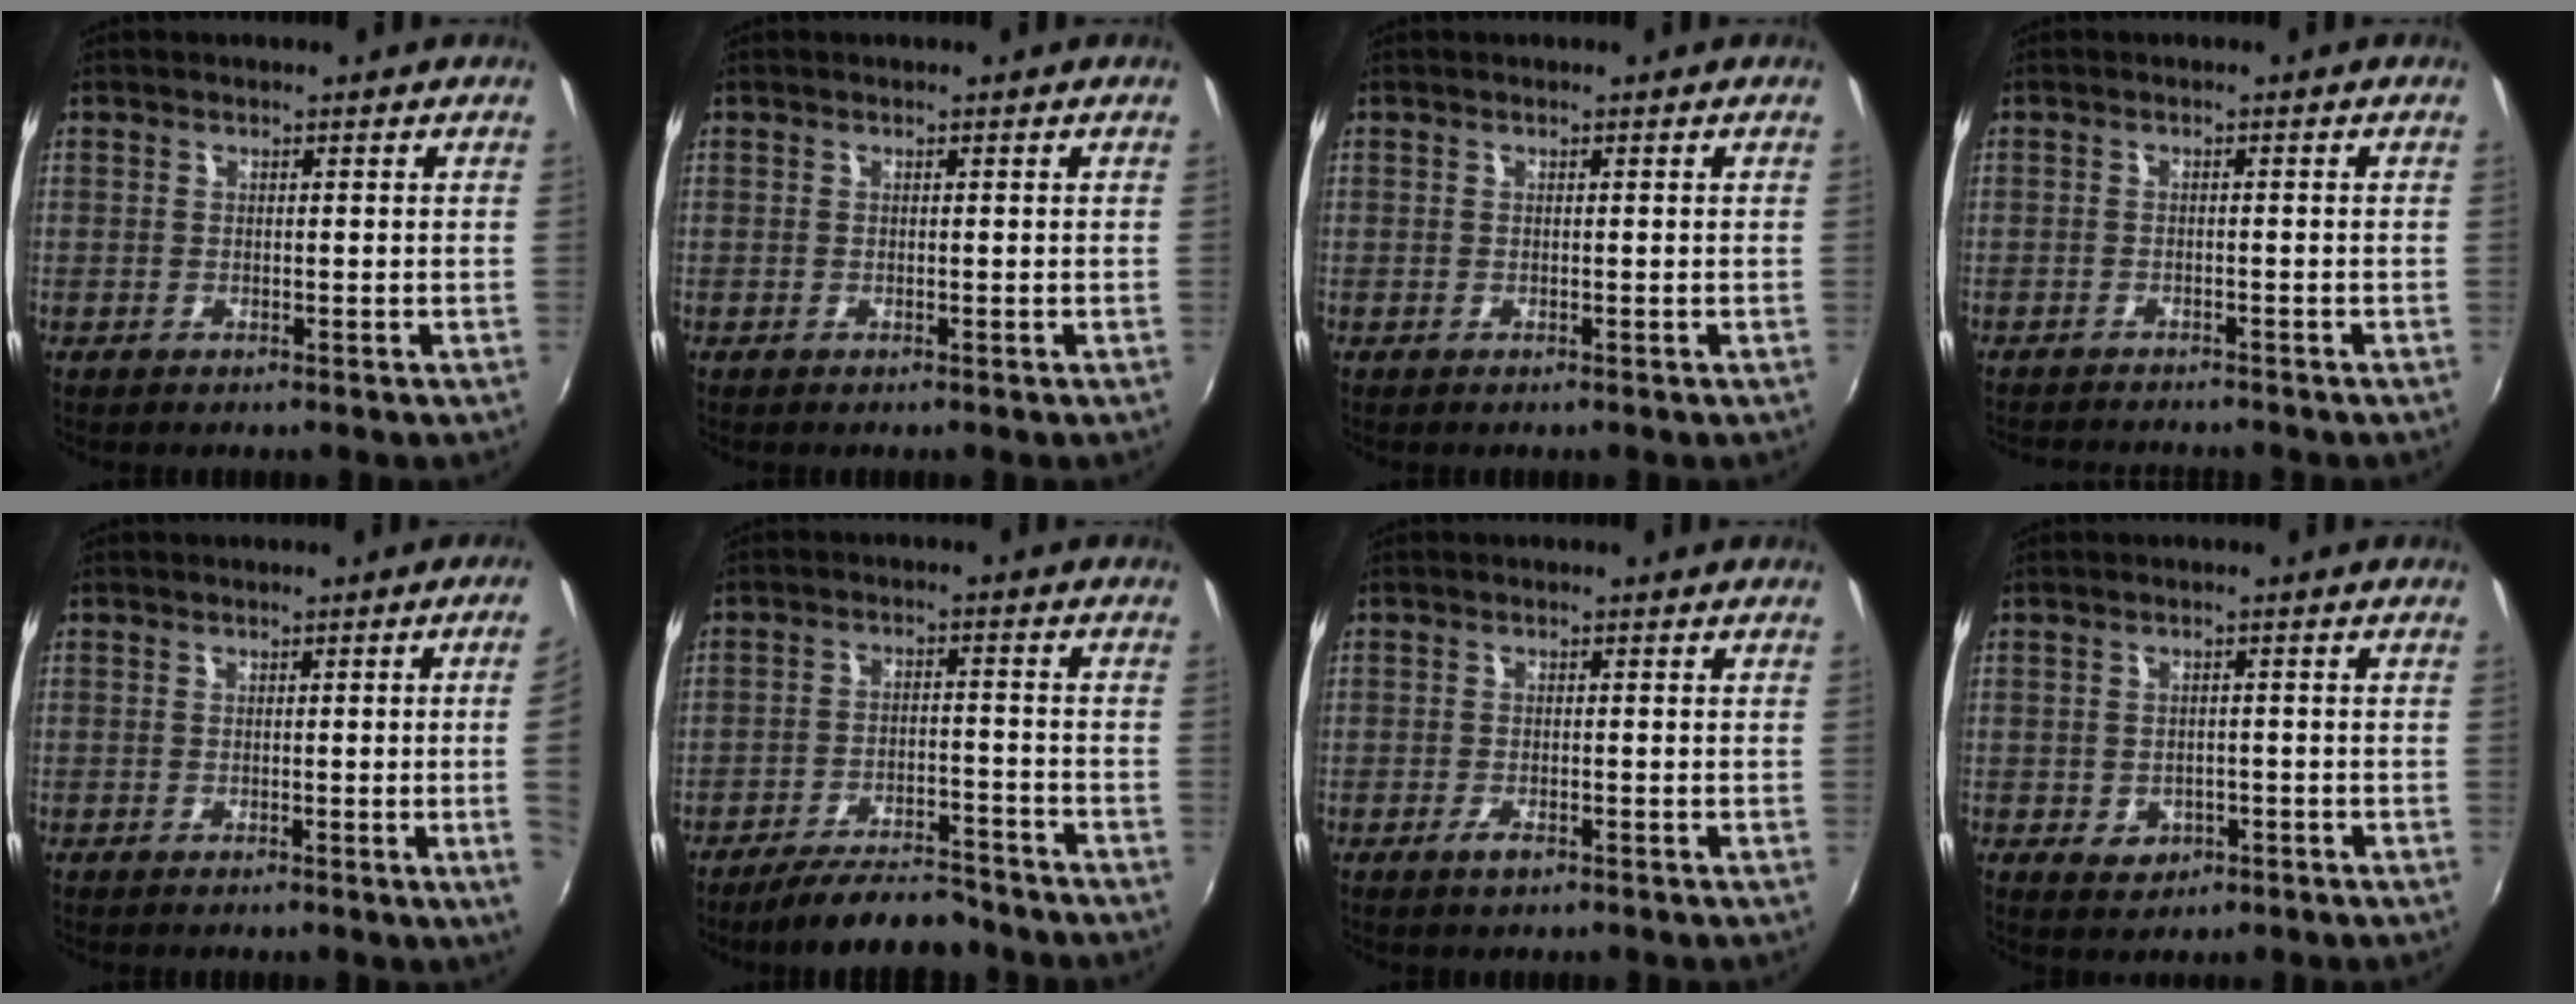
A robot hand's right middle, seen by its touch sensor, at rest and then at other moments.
{"total": 0.0}
{"total": 0.0}
{"total": 5.1, "force": [-4.8, 0.6, 1.6], "torque": [-0.044, -0.014, -0.073]}
{"total": 5.9, "force": [0.0, -2.0, 5.5], "torque": [-0.077, -0.009, 0.002]}
{"total": 11.8, "force": [-10.5, 2.7, 4.7], "torque": [-0.102, 0.005, -0.152]}
{"total": 1.9, "force": [-1.3, 0.7, 1.2], "torque": [-0.027, -0.002, -0.024]}
{"total": 4.3, "force": [-1.6, 3.5, 1.8], "torque": [-0.042, 0.002, -0.012]}